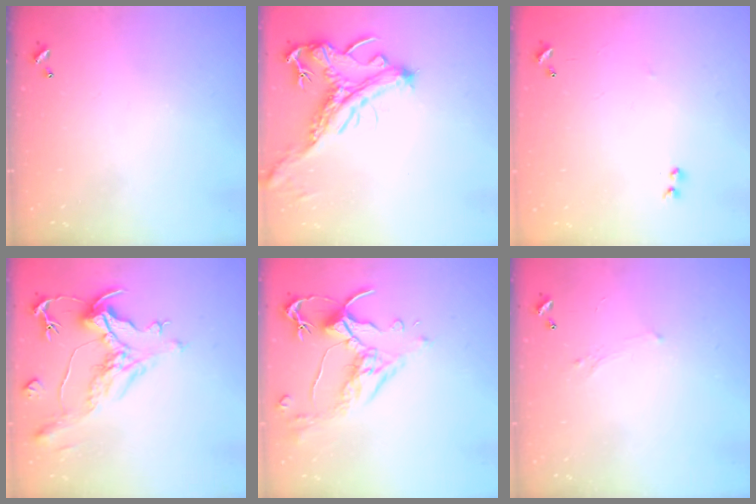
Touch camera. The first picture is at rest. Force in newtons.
{"total": 2.0, "press": 1.5, "slide": 1.3}
{"total": 7.7, "press": 7.6, "slide": 0.7}
{"total": 1.6, "press": 0.0, "slide": 1.6}
{"total": 2.6, "press": 2.2, "slide": 1.3}
{"total": 0.8, "press": 0.6, "slide": 0.6}